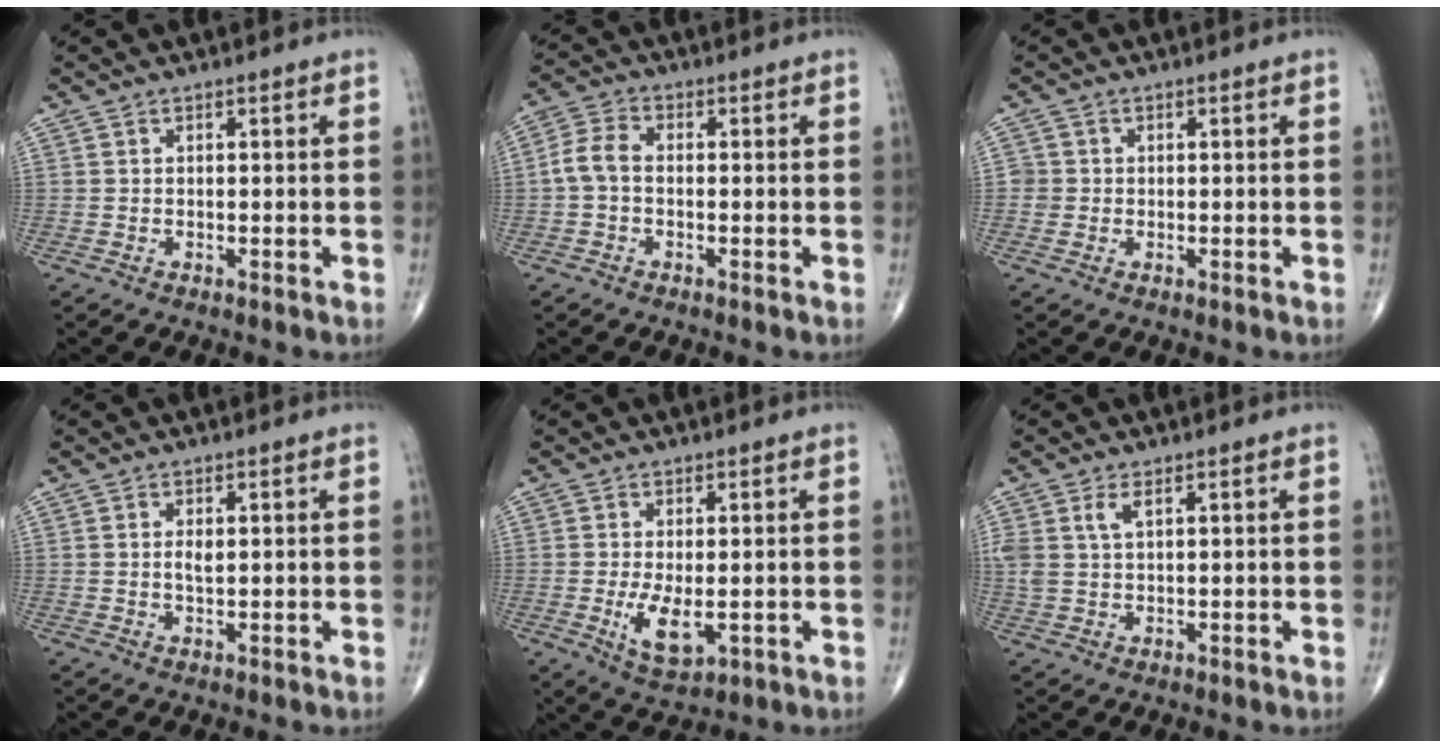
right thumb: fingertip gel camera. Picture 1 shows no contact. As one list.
[{"total": 4.8, "force": [-0.6, 3.1, 3.6], "torque": [-0.073, 0.015, -0.022]}, {"total": 1.8, "force": [-0.2, 1.8, 0.1], "torque": [0.011, 0.007, -0.008]}, {"total": 1.9, "force": [0.3, 0.9, 1.7], "torque": [-0.031, -0.002, 0.005]}, {"total": 6.3, "force": [-1.0, 2.9, 5.5], "torque": [-0.096, -0.015, -0.006]}, {"total": 3.8, "force": [1.6, 1.8, 2.9], "torque": [-0.073, 0.004, 0.036]}]